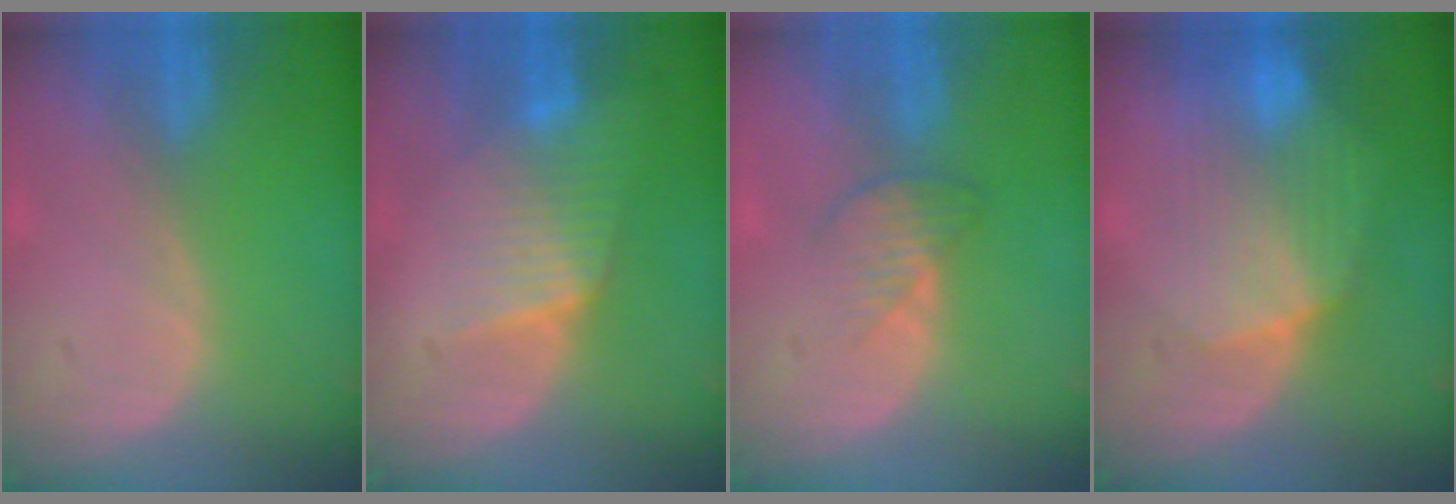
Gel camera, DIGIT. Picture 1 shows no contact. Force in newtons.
{"total": 6.4, "press": 6.1, "slide": 2.1}
{"total": 3.7, "press": 3.2, "slide": 1.8}
{"total": 8.3, "press": 8.1, "slide": 2.0}